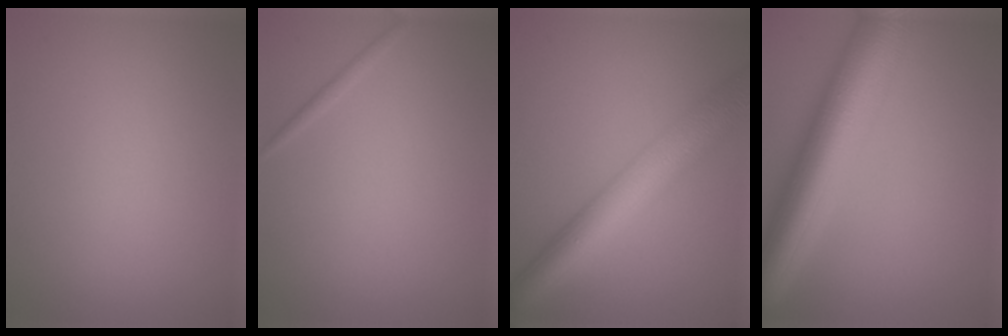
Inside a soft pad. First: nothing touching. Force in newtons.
{"total": 0.6, "press": 0.6, "slide": 0.0}
{"total": 8.3, "press": 8.3, "slide": 0.1}
{"total": 10.3, "press": 10.3, "slide": 0.4}